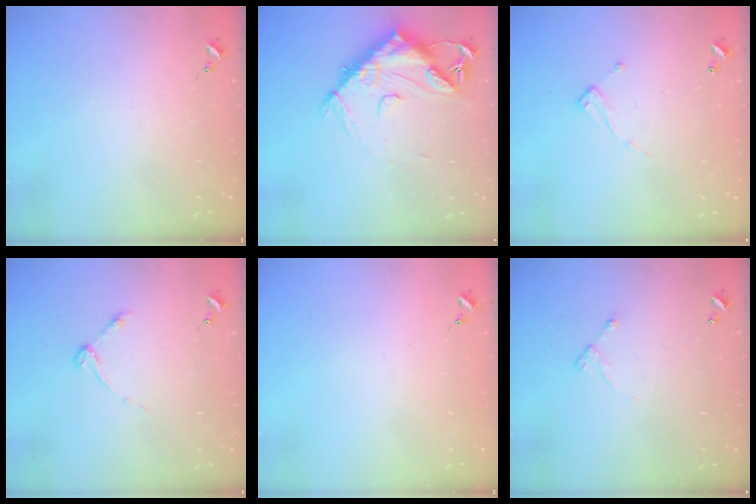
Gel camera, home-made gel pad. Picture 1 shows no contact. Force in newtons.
{"total": 14.3, "press": 14.2, "slide": 1.3}
{"total": 6.6, "press": 6.6, "slide": 0.1}
{"total": 3.7, "press": 3.7, "slide": 0.4}
{"total": 0.0}
{"total": 4.0, "press": 4.0, "slide": 0.3}